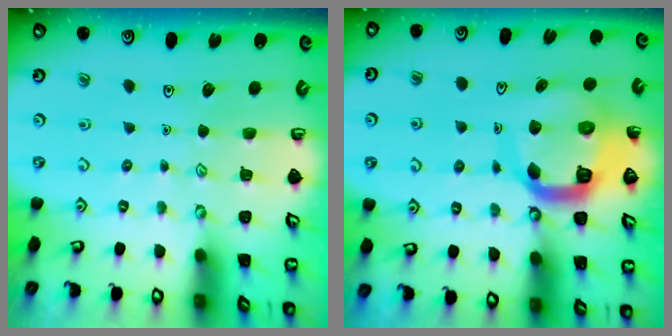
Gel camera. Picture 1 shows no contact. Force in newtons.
{"total": 14.4, "press": 14.3, "slide": 1.7}